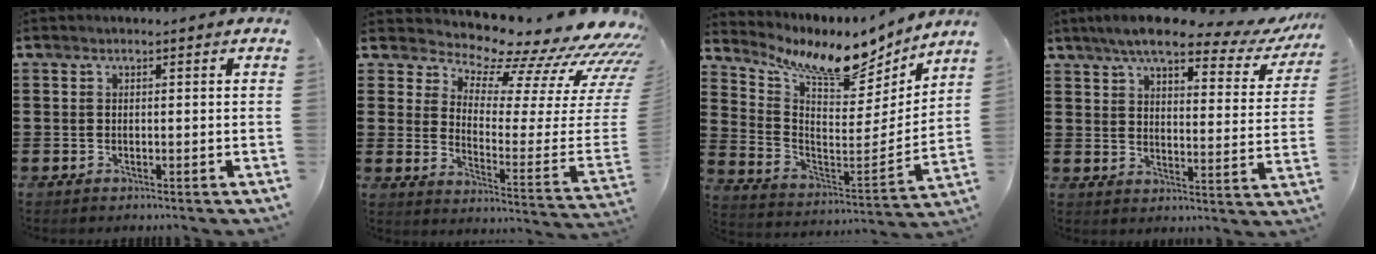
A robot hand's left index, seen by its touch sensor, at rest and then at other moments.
{"total": 9.7, "force": [8.4, 1.9, 4.5], "torque": [-0.083, -0.093, 0.137]}
{"total": 9.5, "force": [7.6, 3.2, 4.8], "torque": [-0.116, -0.052, 0.125]}
{"total": 8.2, "force": [6.7, 1.3, 4.6], "torque": [-0.099, -0.031, 0.112]}